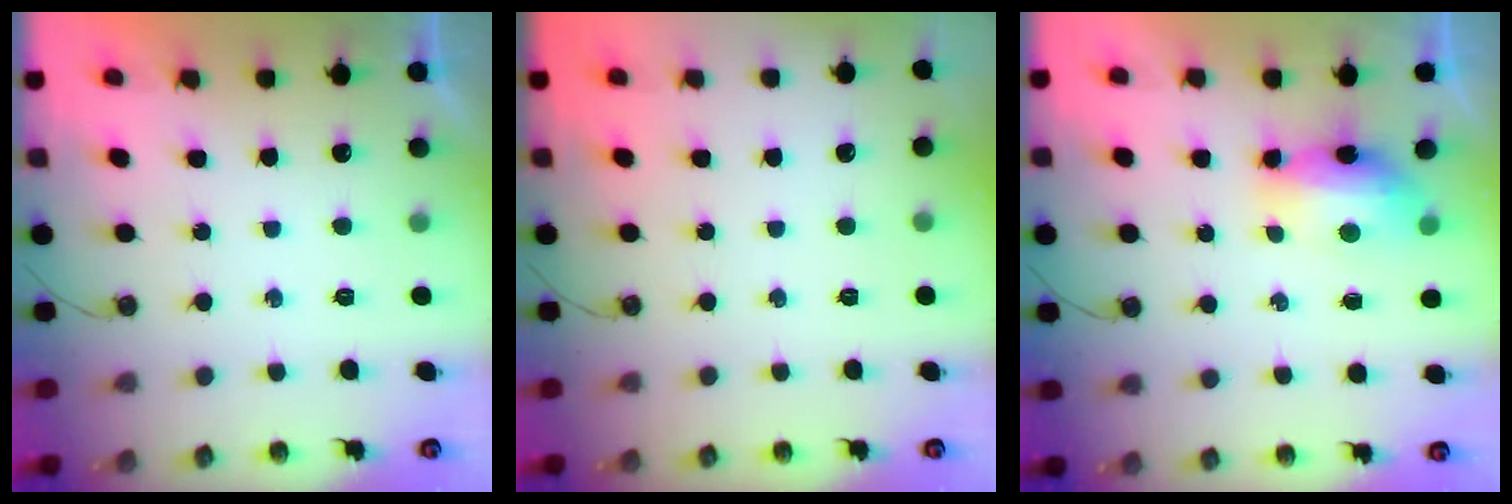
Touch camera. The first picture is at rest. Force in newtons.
{"total": 0.0}
{"total": 16.7, "press": 10.7, "slide": 12.8}